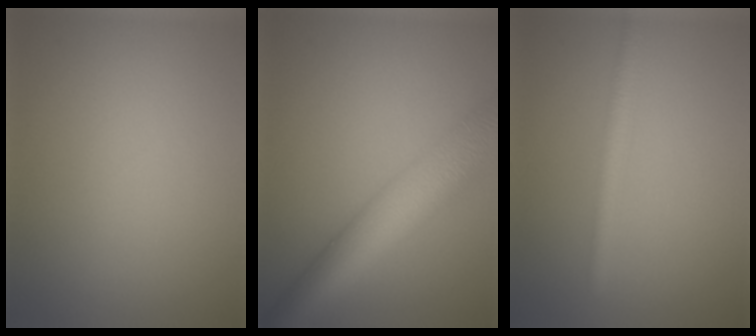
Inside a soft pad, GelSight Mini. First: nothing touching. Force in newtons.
{"total": 10.8, "press": 10.8, "slide": 0.3}
{"total": 2.4, "press": 2.4, "slide": 0.1}